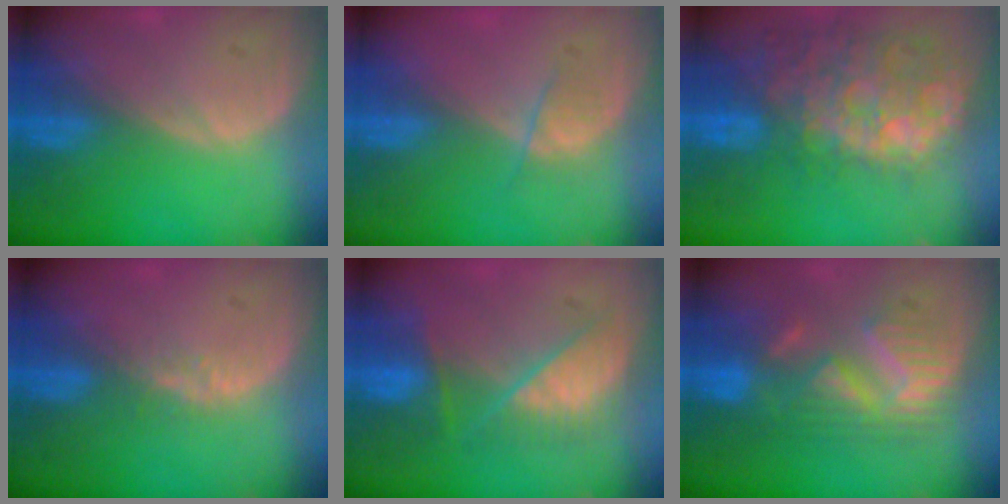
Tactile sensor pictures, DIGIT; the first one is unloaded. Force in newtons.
{"total": 2.5, "press": 2.3, "slide": 0.9}
{"total": 13.2, "press": 11.6, "slide": 6.2}
{"total": 2.8, "press": 2.1, "slide": 1.8}
{"total": 7.2, "press": 7.2, "slide": 0.5}
{"total": 8.8, "press": 8.7, "slide": 1.5}